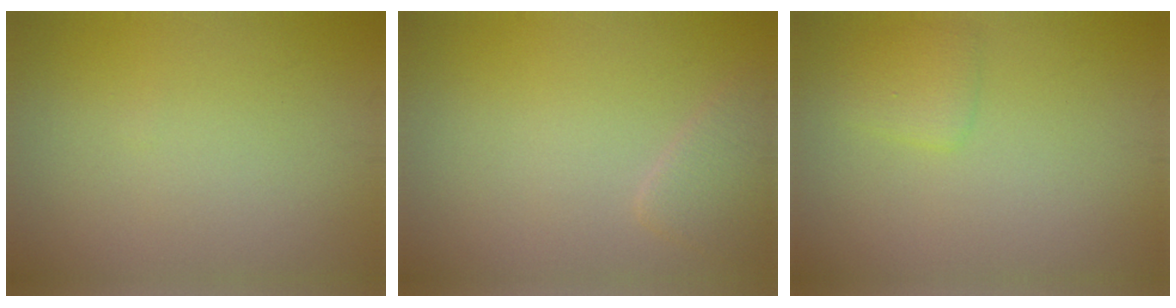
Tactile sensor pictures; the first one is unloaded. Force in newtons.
{"total": 1.9, "press": 1.9, "slide": 0.2}
{"total": 1.6, "press": 1.6, "slide": 0.0}